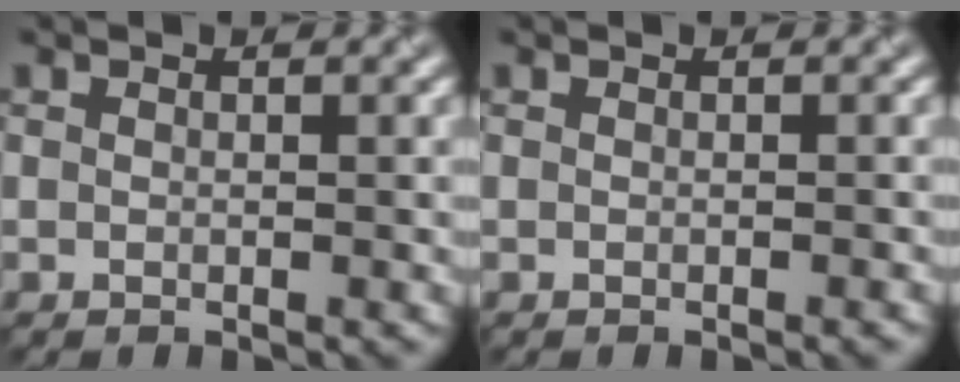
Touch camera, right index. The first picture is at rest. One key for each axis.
{"total": 0.5, "fx": -0.3, "fy": 0.2, "fz": 0.4, "tx": -0.002, "ty": -0.001, "tz": -0.006}